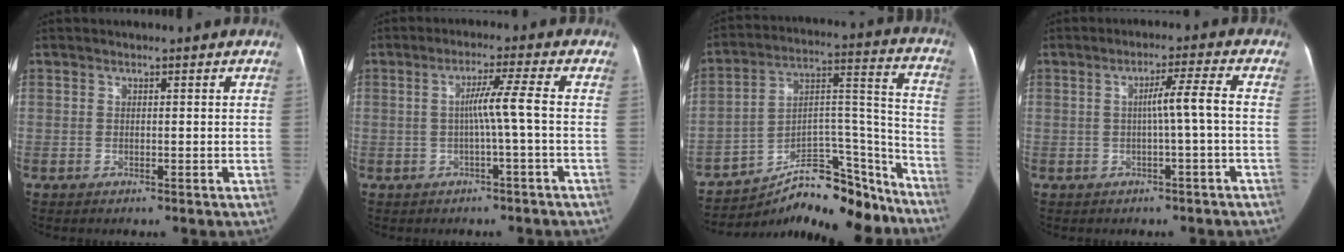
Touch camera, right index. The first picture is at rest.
{"total": 4.8, "force": [-0.7, -1.2, 4.6], "torque": [-0.079, 0.011, -0.009]}
{"total": 20.6, "force": [-17.6, 6.4, 8.5], "torque": [-0.110, 0.059, -0.270]}
{"total": 4.5, "force": [-0.5, -0.8, 4.4], "torque": [-0.070, 0.011, -0.008]}